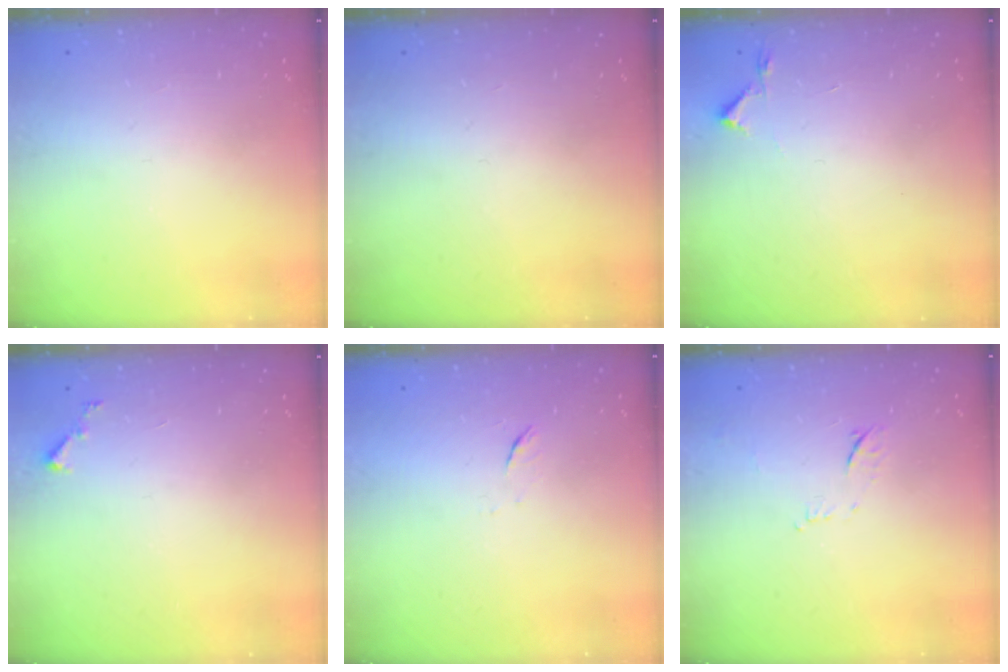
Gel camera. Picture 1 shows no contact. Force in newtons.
{"total": 0.0}
{"total": 2.7, "press": 2.6, "slide": 0.4}
{"total": 3.3, "press": 3.3, "slide": 0.3}
{"total": 4.5, "press": 4.5, "slide": 0.7}
{"total": 7.6, "press": 7.6, "slide": 0.9}